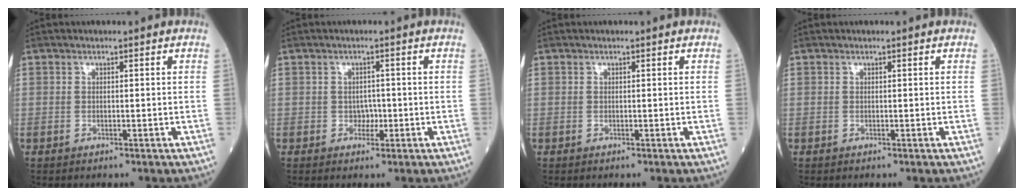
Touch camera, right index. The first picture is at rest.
{"total": 1.7, "force": [-0.5, 1.2, 1.0], "torque": [-0.011, 0.004, -0.006]}
{"total": 0.0}
{"total": 0.0}